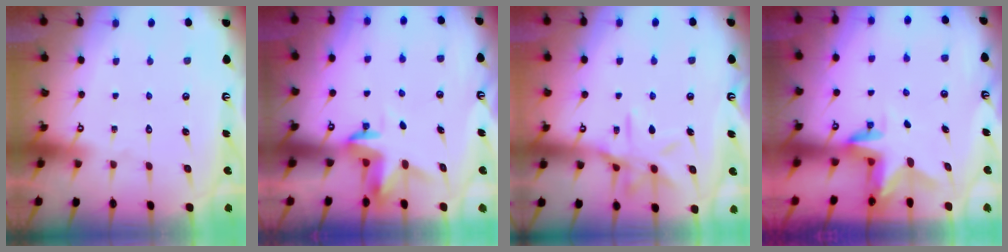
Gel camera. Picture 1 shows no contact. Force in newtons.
{"total": 3.7, "press": 3.7, "slide": 0.2}
{"total": 12.6, "press": 12.6, "slide": 1.0}
{"total": 3.1, "press": 3.1, "slide": 0.3}